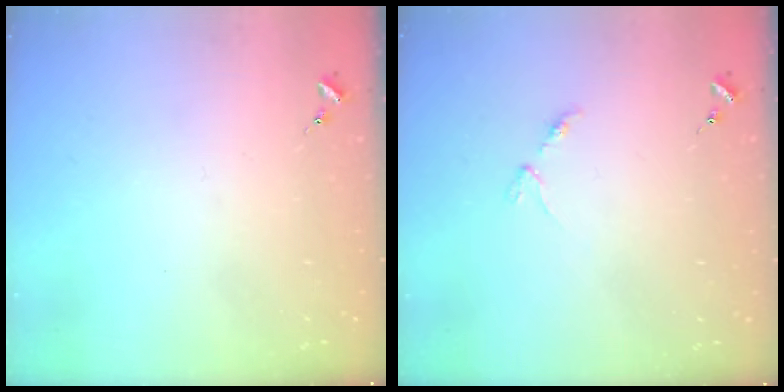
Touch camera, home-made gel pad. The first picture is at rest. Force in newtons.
{"total": 2.8, "press": 2.8, "slide": 0.5}